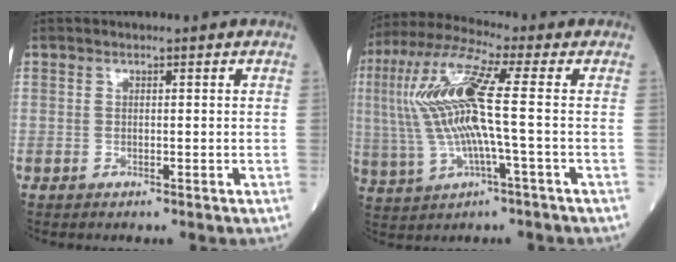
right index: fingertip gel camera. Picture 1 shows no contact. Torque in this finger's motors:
{"motor_torque": [2.11, 0.04, 1.06, 0.21]}